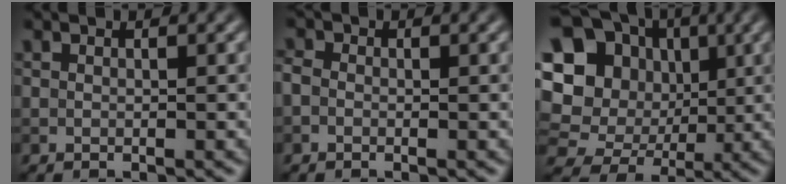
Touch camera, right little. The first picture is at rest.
{"total": 1.0, "force": [-0.4, 0.8, 0.4], "torque": [-0.008, -0.001, -0.012]}
{"total": 17.5, "force": [2.6, 15.9, 6.7], "torque": [-0.169, 0.020, 0.026]}